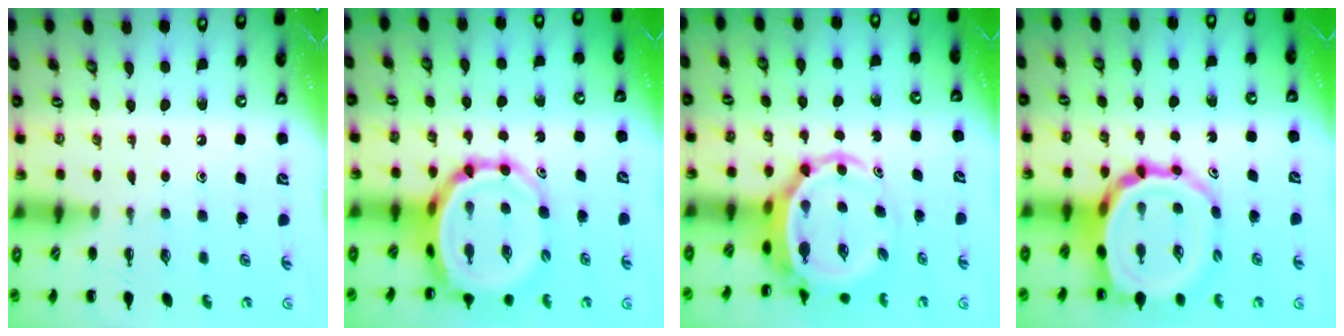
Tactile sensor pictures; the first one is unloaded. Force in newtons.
{"total": 10.5, "press": 10.0, "slide": 3.2}
{"total": 5.7, "press": 5.5, "slide": 1.5}
{"total": 15.5, "press": 14.9, "slide": 4.3}